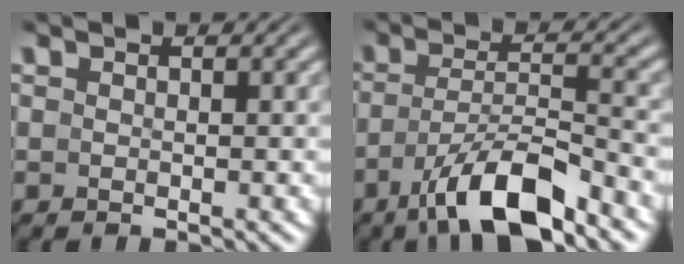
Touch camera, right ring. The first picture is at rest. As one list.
[{"total": 6.3, "force": [-3.6, 1.5, 5.0], "torque": [-0.076, -0.019, -0.051]}]